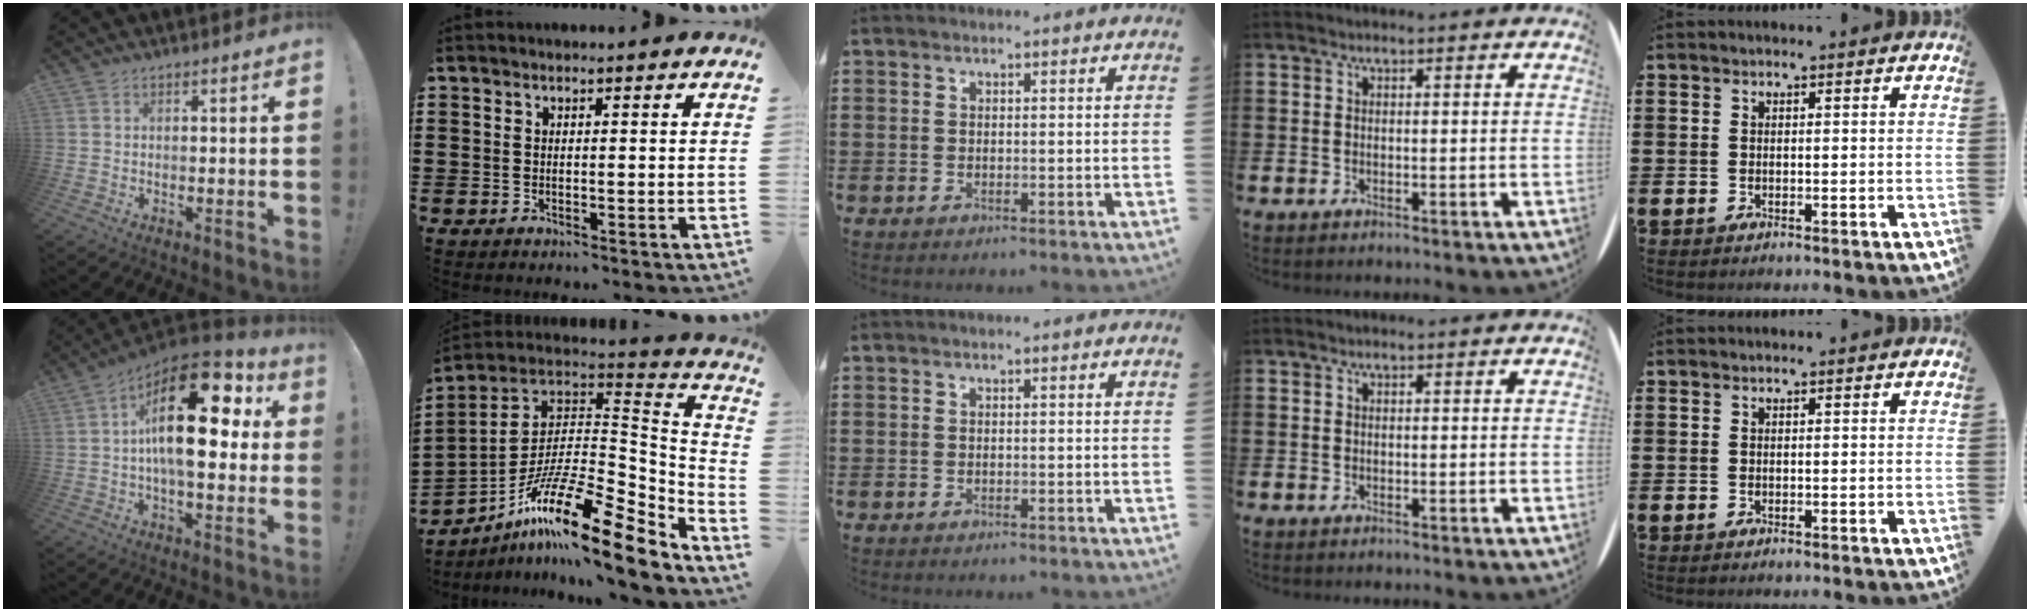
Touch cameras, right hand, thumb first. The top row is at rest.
{"thumb": {"total": 24.1, "force": [4.1, 11.6, 20.8], "torque": [-0.325, -0.012, 0.067]}, "index": {"total": 18.7, "force": [-11.9, 4.4, 13.8], "torque": [-0.237, 0.020, -0.213]}}